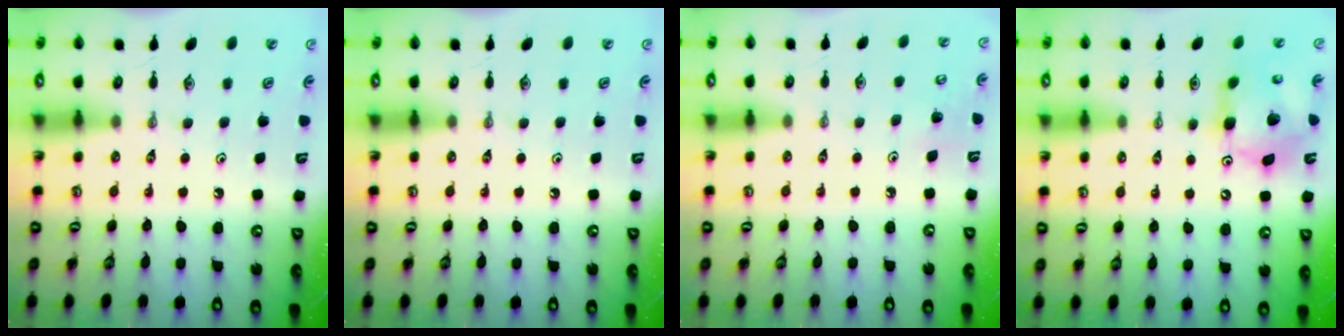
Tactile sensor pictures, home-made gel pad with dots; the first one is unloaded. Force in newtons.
{"total": 0.0}
{"total": 5.6, "press": 5.5, "slide": 0.7}
{"total": 12.4, "press": 12.3, "slide": 1.2}